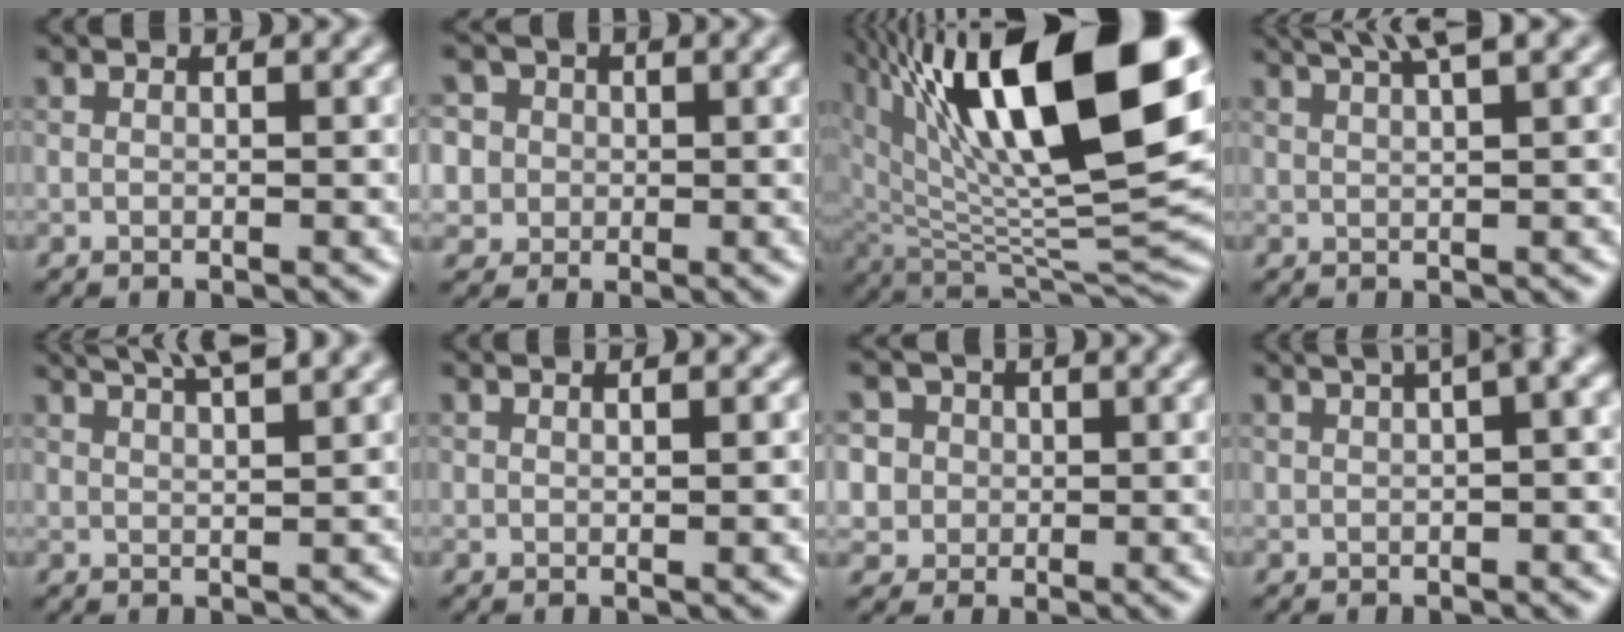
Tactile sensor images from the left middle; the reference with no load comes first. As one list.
[{"total": 5.8, "force": [1.9, 5.1, 1.8], "torque": [-0.055, 0.028, 0.027]}, {"total": 16.7, "force": [6.2, 6.3, 14.1], "torque": [-0.233, 0.013, 0.119]}, {"total": 4.1, "force": [2.8, 0.5, 2.9], "torque": [-0.032, 0.021, 0.032]}, {"total": 5.1, "force": [3.9, 1.1, 3.1], "torque": [-0.024, 0.033, 0.035]}, {"total": 1.7, "force": [0.5, 0.7, 1.5], "torque": [-0.008, 0.008, -0.003]}, {"total": 5.0, "force": [1.8, 4.5, 1.4], "torque": [-0.047, 0.023, 0.032]}, {"total": 9.1, "force": [4.4, 3.7, 7.1], "torque": [-0.082, 0.054, 0.062]}]